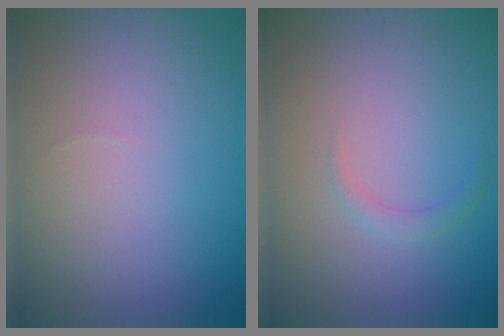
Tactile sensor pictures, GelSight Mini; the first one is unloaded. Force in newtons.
{"total": 1.1, "press": 1.1, "slide": 0.0}